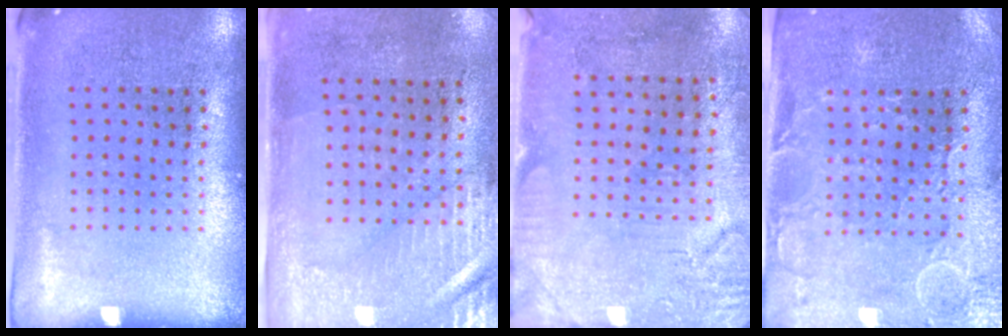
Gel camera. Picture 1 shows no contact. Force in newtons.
{"total": 3.0, "press": 2.5, "slide": 1.6}
{"total": 3.1, "press": 2.6, "slide": 1.6}
{"total": 0.7, "press": 0.5, "slide": 0.4}